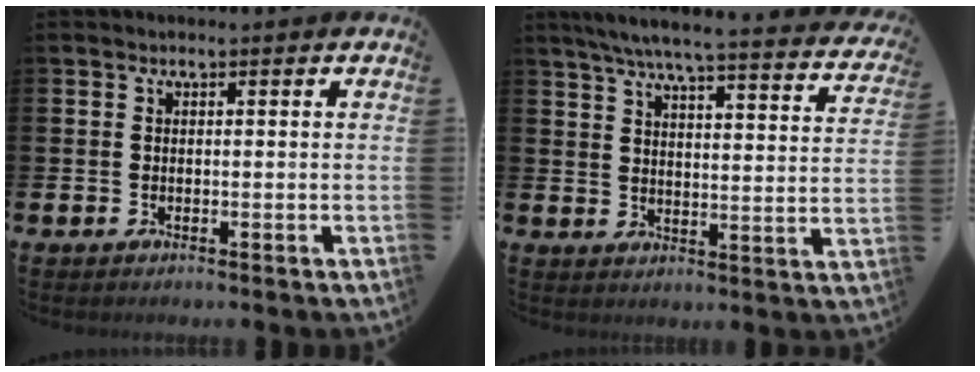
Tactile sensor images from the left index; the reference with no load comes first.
{"total": 6.1, "force": [5.5, 0.3, 2.7], "torque": [-0.070, -0.044, 0.090]}